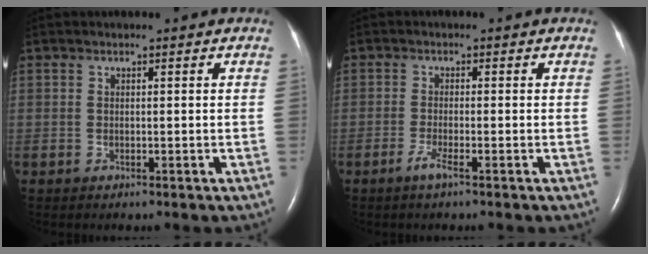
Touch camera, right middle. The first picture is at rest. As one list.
[{"total": 2.0, "force": [-1.3, -0.2, 1.5], "torque": [-0.037, -0.004, -0.029]}]